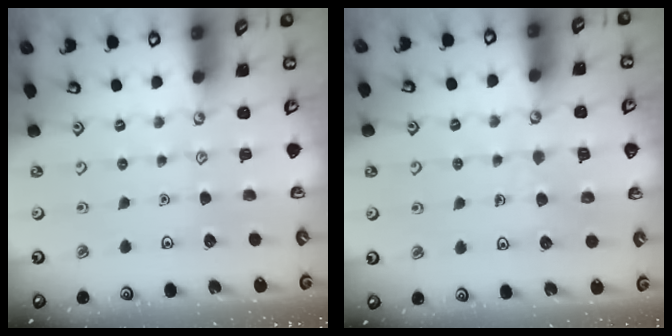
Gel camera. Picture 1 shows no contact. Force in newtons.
{"total": 6.6, "press": 6.6, "slide": 0.5}